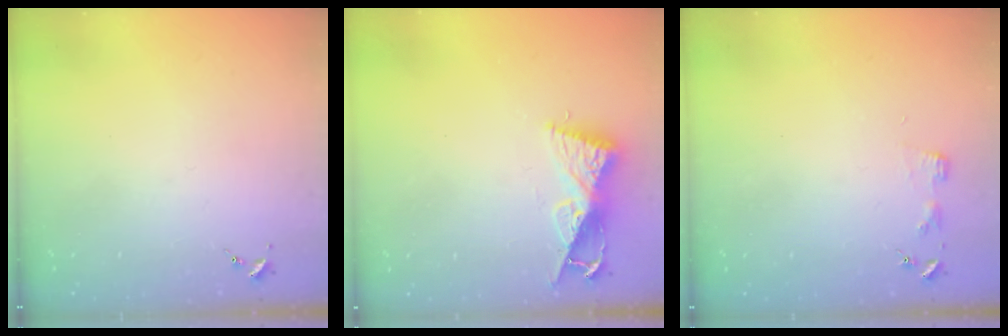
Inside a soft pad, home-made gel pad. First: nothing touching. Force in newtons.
{"total": 8.9, "press": 8.9, "slide": 0.3}
{"total": 2.9, "press": 2.9, "slide": 0.3}